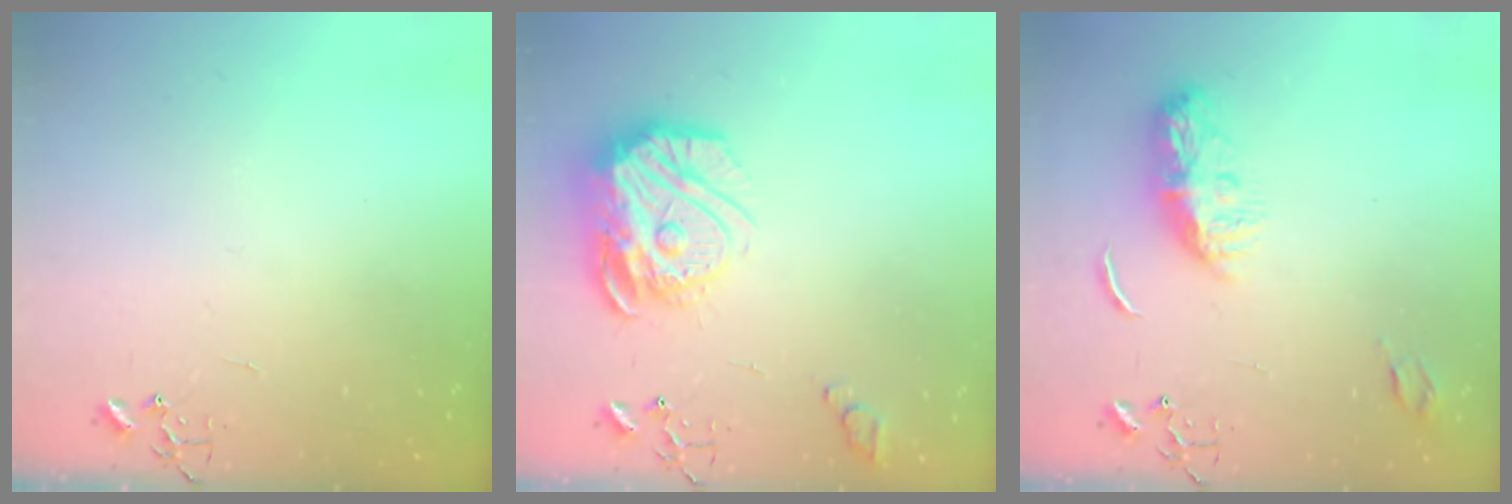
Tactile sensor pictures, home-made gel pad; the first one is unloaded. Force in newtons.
{"total": 20.9, "press": 20.8, "slide": 2.0}
{"total": 9.4, "press": 9.4, "slide": 0.4}